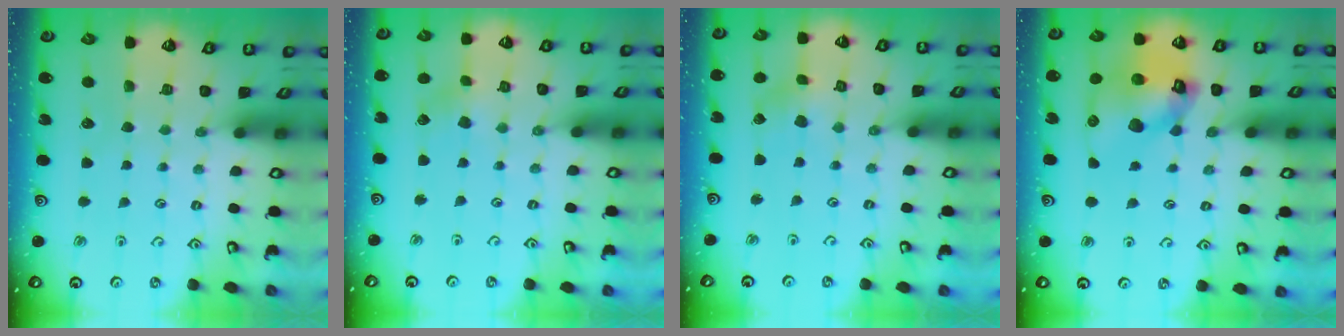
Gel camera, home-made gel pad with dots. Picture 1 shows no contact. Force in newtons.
{"total": 3.2, "press": 3.1, "slide": 0.5}
{"total": 1.9, "press": 1.9, "slide": 0.3}
{"total": 15.4, "press": 15.3, "slide": 2.1}